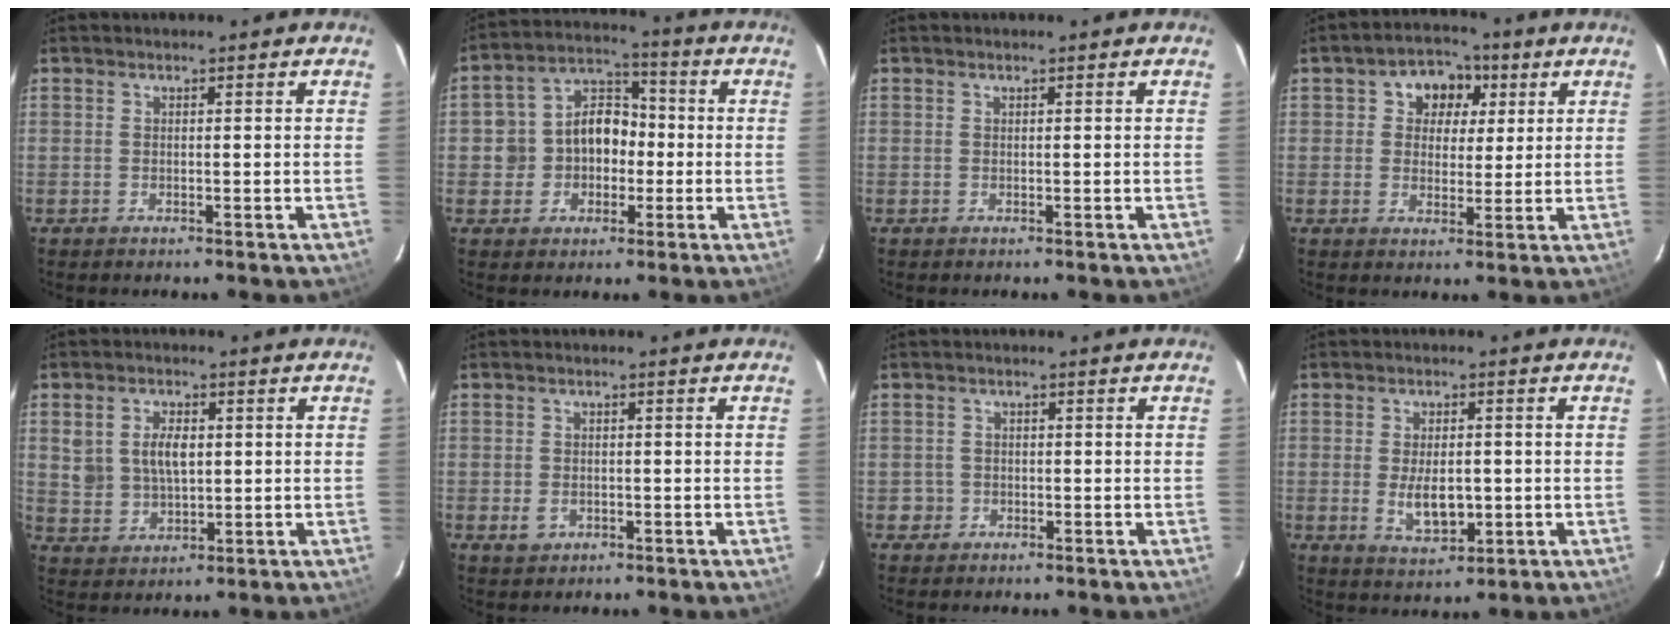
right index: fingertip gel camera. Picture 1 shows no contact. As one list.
[{"total": 9.2, "force": [-1.5, 8.1, 4.1], "torque": [-0.084, 0.041, -0.023]}, {"total": 0.0}, {"total": 7.3, "force": [2.3, 6.3, 3.1], "torque": [-0.044, 0.023, 0.033]}, {"total": 6.9, "force": [1.5, 4.5, 5.0], "torque": [-0.099, 0.008, 0.037]}, {"total": 2.7, "force": [-1.0, 2.2, 1.2], "torque": [-0.025, 0.001, -0.011]}, {"total": 2.2, "force": [-0.7, 2.1, -0.1], "torque": [0.005, 0.015, -0.006]}, {"total": 6.9, "force": [-0.9, 3.7, 5.8], "torque": [-0.109, -0.012, -0.006]}]